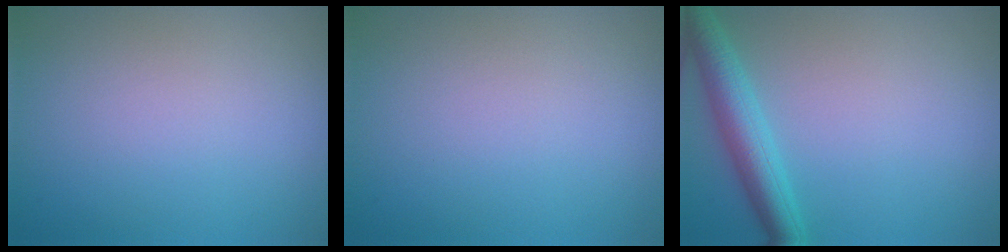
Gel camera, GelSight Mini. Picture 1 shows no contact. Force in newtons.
{"total": 0.0}
{"total": 4.2, "press": 4.2, "slide": 0.2}